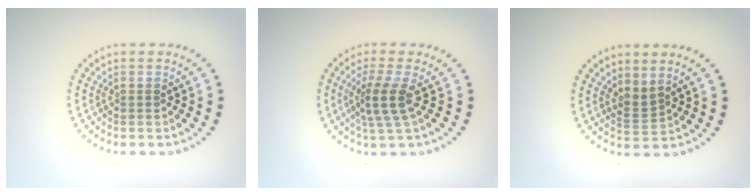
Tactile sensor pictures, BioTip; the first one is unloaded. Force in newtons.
{"total": 3.1, "press": 2.3, "slide": 2.0}
{"total": 1.8, "press": 1.3, "slide": 1.3}